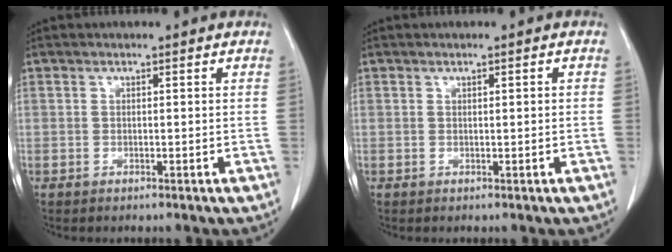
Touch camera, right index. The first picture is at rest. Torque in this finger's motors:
{"motor_torque": [-0.06, 0.00, -0.03, -0.01]}